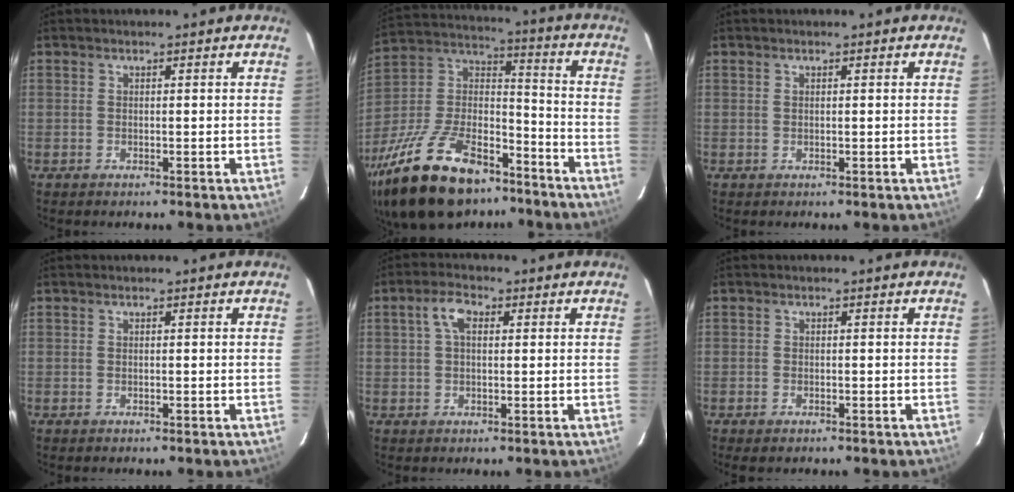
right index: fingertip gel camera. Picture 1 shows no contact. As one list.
[{"total": 30.6, "force": [-20.1, 14.7, 17.7], "torque": [-0.373, 0.001, -0.324]}, {"total": 0.0}, {"total": 0.0}, {"total": 4.2, "force": [1.1, 2.2, 3.4], "torque": [-0.065, 0.015, 0.021]}, {"total": 1.1, "force": [-0.8, 0.6, 0.5], "torque": [-0.009, -0.003, -0.016]}]